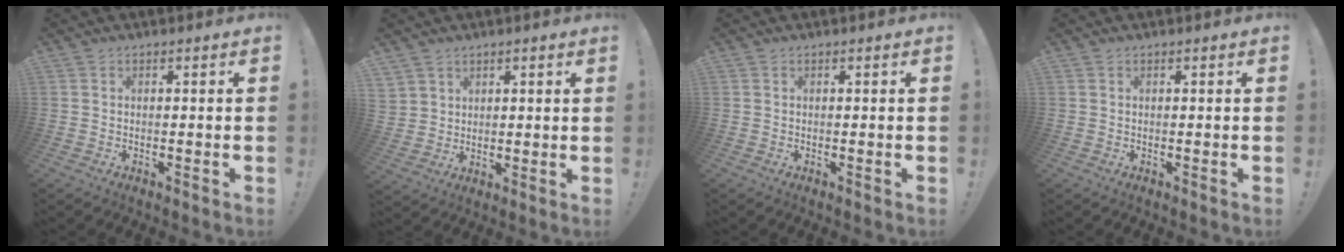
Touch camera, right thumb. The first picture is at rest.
{"total": 5.8, "force": [3.1, 4.9, 0.4], "torque": [0.000, -0.024, 0.064]}
{"total": 0.0}
{"total": 0.0}